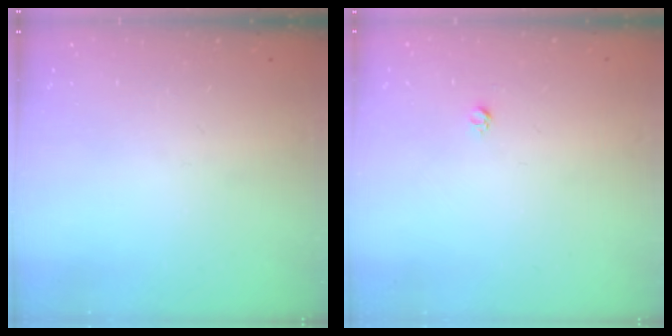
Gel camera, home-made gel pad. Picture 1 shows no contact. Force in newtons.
{"total": 2.7, "press": 2.7, "slide": 0.3}